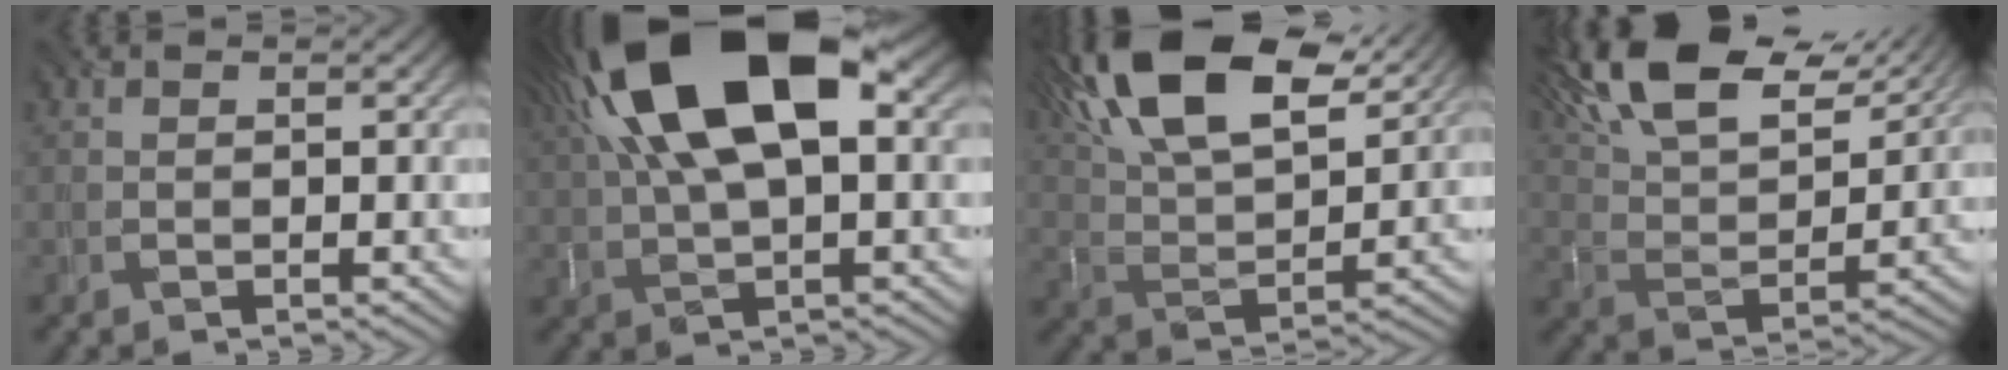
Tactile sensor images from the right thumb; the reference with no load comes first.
{"total": 18.4, "force": [6.4, 8.9, 14.8], "torque": [-0.282, 0.048, 0.091]}
{"total": 17.4, "force": [10.4, 7.6, 11.6], "torque": [-0.242, 0.030, 0.164]}
{"total": 15.3, "force": [10.6, 5.9, 9.3], "torque": [-0.196, 0.026, 0.181]}